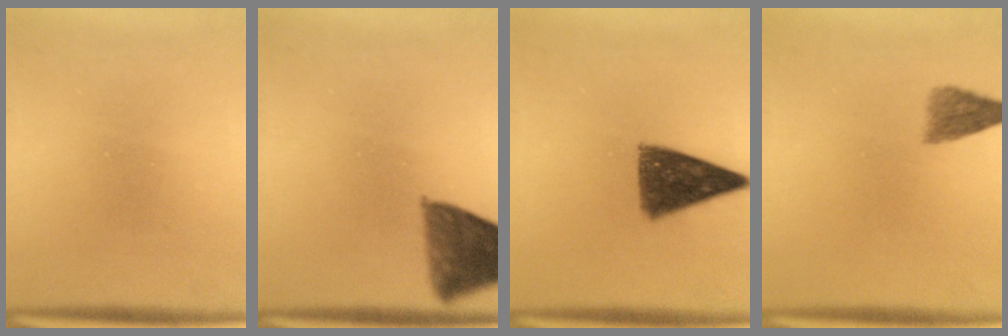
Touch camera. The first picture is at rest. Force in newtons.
{"total": 8.1}
{"total": 9.8}
{"total": 2.9}